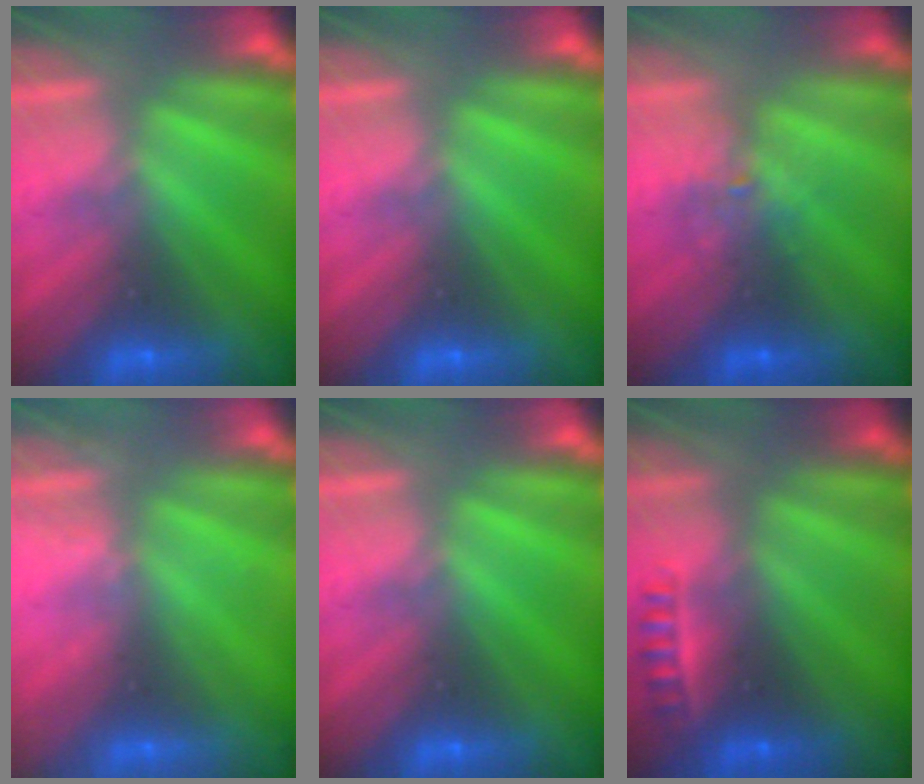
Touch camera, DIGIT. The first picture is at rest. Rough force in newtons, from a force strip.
{"total": 0.0}
{"total": 2.1}
{"total": 2.2}
{"total": 0.0}
{"total": 2.3}